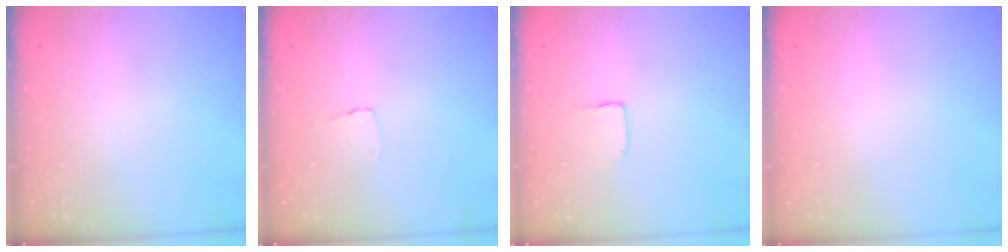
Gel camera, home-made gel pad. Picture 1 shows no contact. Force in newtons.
{"total": 2.6, "press": 2.6, "slide": 0.2}
{"total": 1.7, "press": 1.6, "slide": 0.1}
{"total": 0.0}